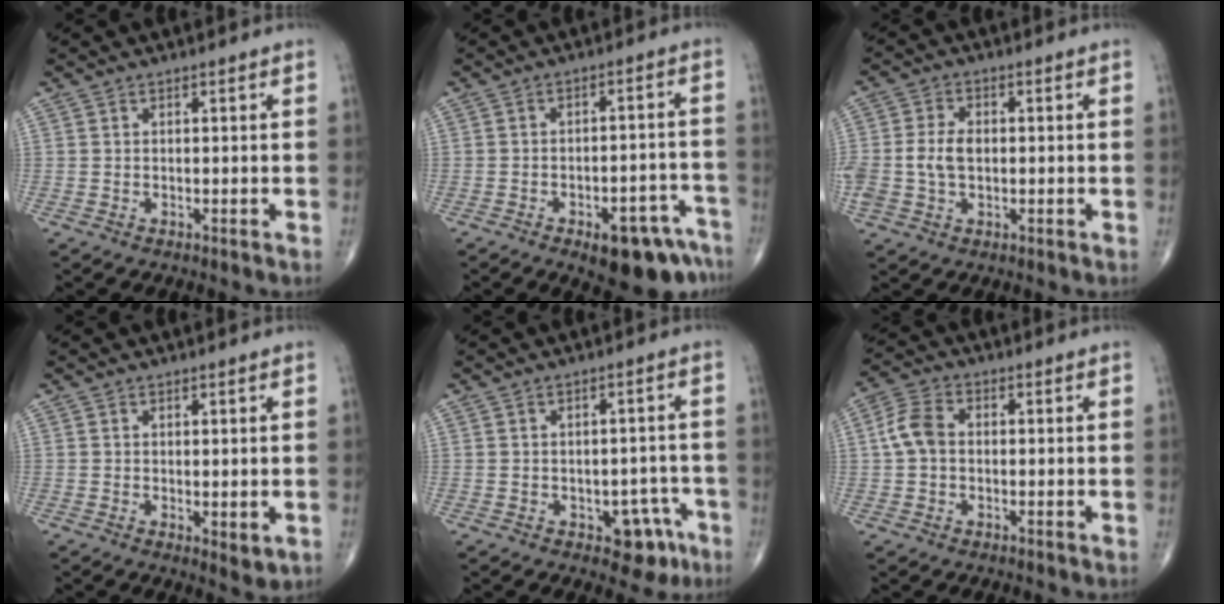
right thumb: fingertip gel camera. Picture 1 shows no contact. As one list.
[{"total": 11.9, "force": [-7.7, 4.8, 7.7], "torque": [-0.068, 0.056, -0.099]}, {"total": 6.7, "force": [-0.3, 4.6, 4.9], "torque": [-0.109, 0.011, -0.003]}, {"total": 2.8, "force": [-0.2, 1.0, 2.6], "torque": [-0.034, -0.012, 0.000]}, {"total": 6.2, "force": [-3.0, 3.9, 3.8], "torque": [-0.015, 0.023, -0.033]}, {"total": 5.8, "force": [0.1, 4.2, 4.0], "torque": [-0.082, 0.017, -0.005]}]